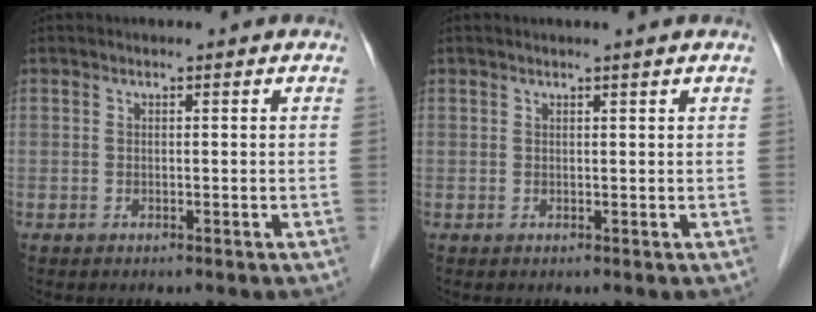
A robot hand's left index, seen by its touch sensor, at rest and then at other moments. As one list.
[{"total": 0.8, "force": [0.6, -0.3, 0.4], "torque": [-0.015, -0.004, 0.018]}]